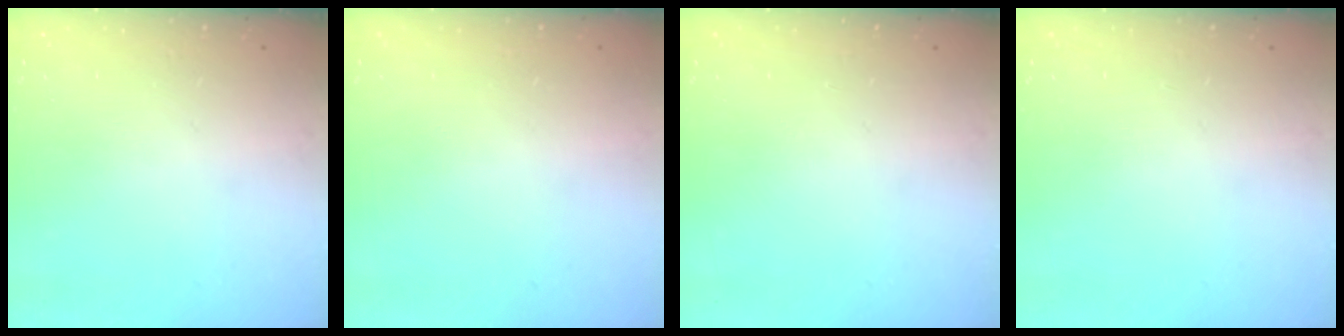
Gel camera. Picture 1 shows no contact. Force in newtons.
{"total": 0.6, "press": 0.5, "slide": 0.2}
{"total": 0.0}
{"total": 0.0}